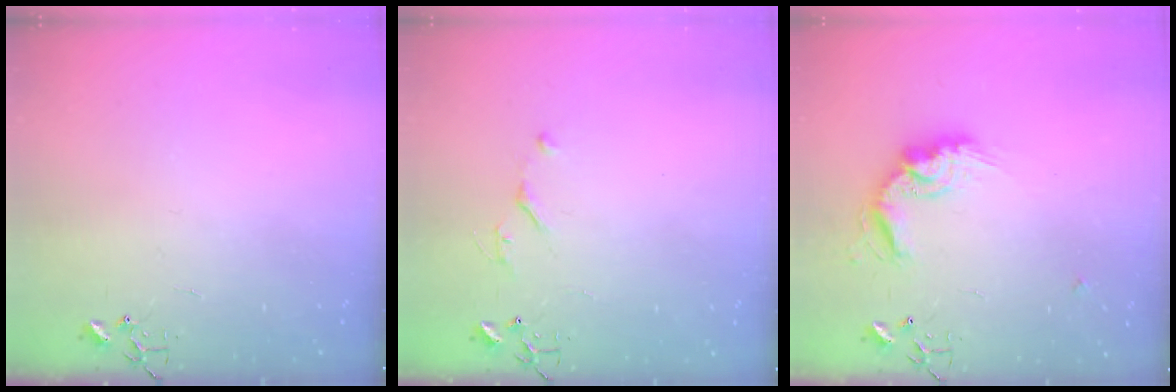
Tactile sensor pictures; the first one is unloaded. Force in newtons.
{"total": 4.3, "press": 4.3, "slide": 0.6}
{"total": 15.0, "press": 15.0, "slide": 0.6}